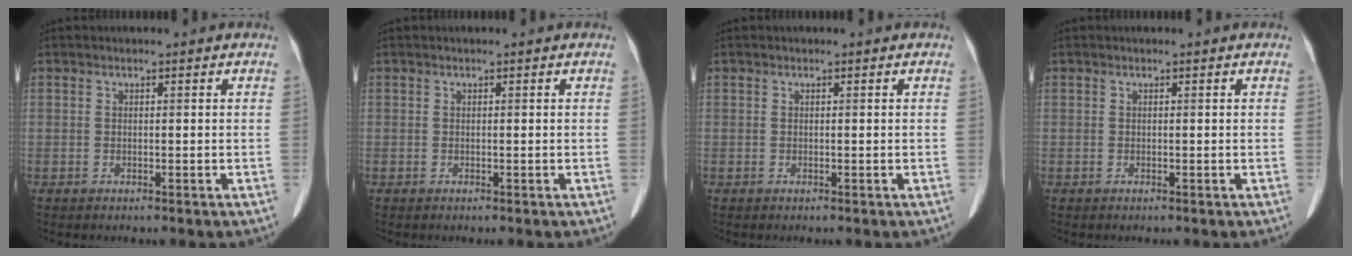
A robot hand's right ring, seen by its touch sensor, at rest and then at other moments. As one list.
[{"total": 0.0}, {"total": 0.0}, {"total": 0.0}]